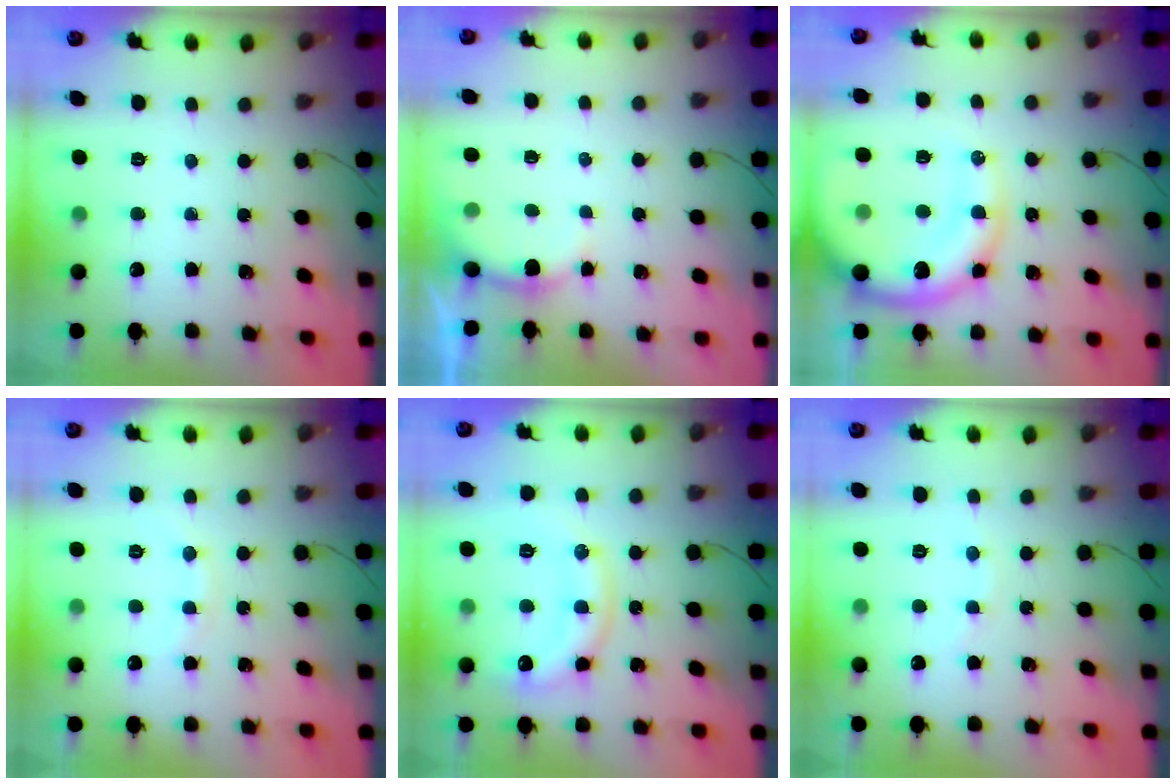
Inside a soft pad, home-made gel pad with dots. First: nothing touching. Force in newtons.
{"total": 2.7, "press": 2.5, "slide": 0.8}
{"total": 17.5, "press": 17.1, "slide": 3.8}
{"total": 6.0, "press": 5.8, "slide": 1.2}
{"total": 14.7, "press": 14.7, "slide": 1.0}
{"total": 5.2, "press": 5.1, "slide": 1.0}